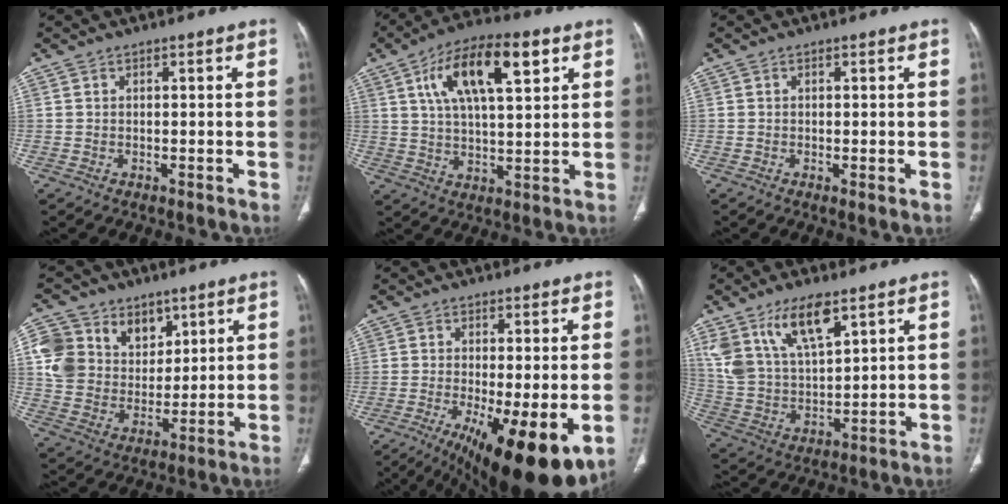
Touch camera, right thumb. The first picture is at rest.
{"total": 16.1, "force": [6.5, 6.3, 13.3], "torque": [-0.212, -0.002, 0.107]}
{"total": 1.1, "force": [-0.2, 0.2, 1.1], "torque": [-0.022, -0.006, -0.003]}
{"total": 14.6, "force": [6.4, 11.8, 5.9], "torque": [-0.075, -0.010, 0.126]}
{"total": 16.5, "force": [-5.9, 4.4, 14.8], "torque": [-0.204, -0.028, -0.078]}
{"total": 13.6, "force": [8.1, 5.7, 9.3], "torque": [-0.164, -0.028, 0.165]}